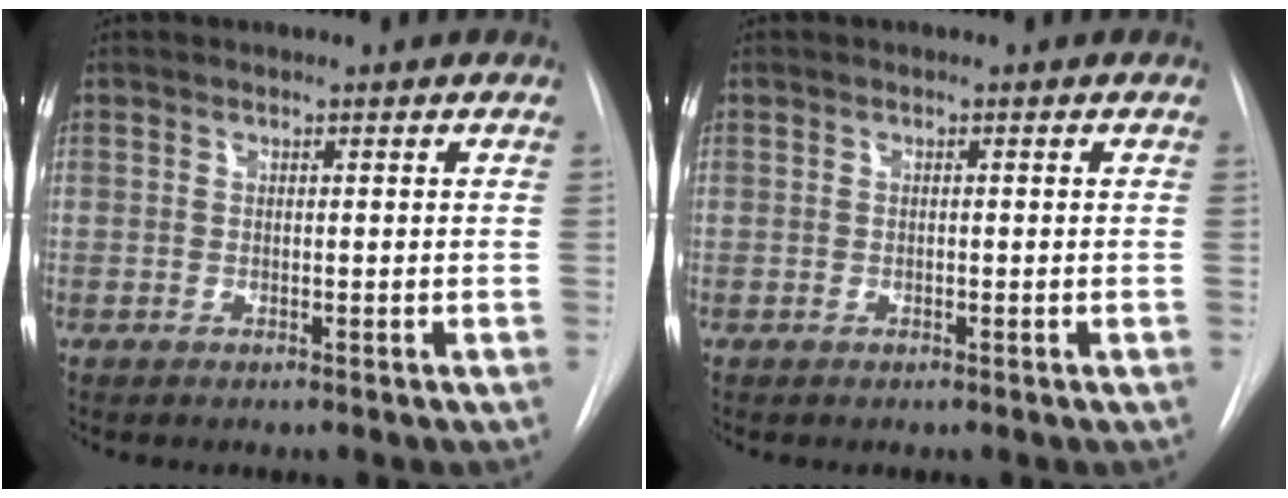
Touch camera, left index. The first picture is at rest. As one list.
[{"total": 0.7, "force": [-0.7, 0.1, 0.0], "torque": [0.000, -0.006, -0.011]}]